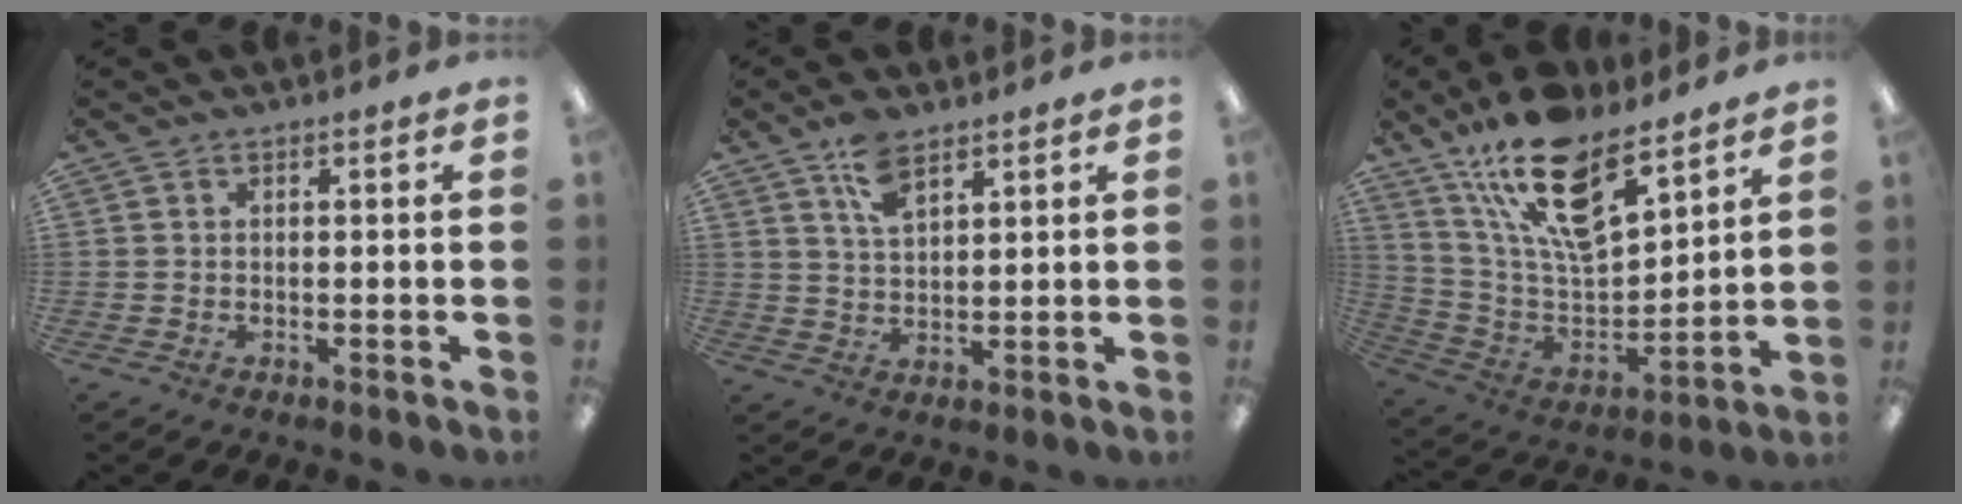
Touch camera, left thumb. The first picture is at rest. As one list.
[{"total": 6.8, "force": [4.5, 3.1, 4.1], "torque": [-0.075, -0.015, 0.081]}, {"total": 19.8, "force": [13.6, 8.2, 11.8], "torque": [-0.213, -0.080, 0.243]}]